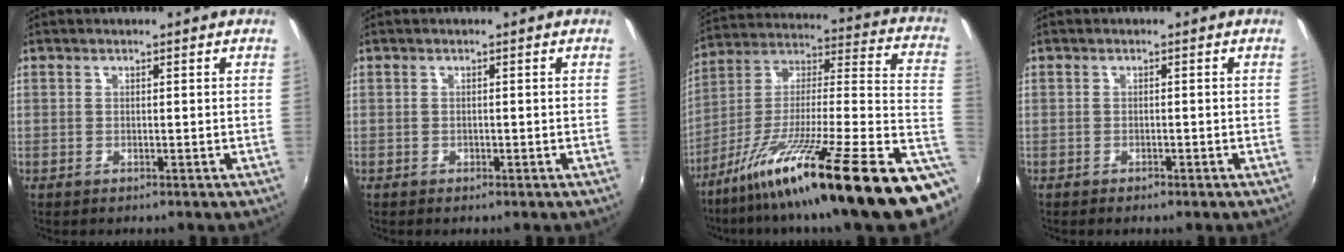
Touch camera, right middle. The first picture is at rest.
{"total": 0.6, "force": [-0.4, 0.4, 0.1], "torque": [-0.003, -0.004, -0.009]}
{"total": 30.1, "force": [-17.6, 2.9, 24.2], "torque": [-0.330, -0.027, -0.282]}
{"total": 1.3, "force": [-1.0, 0.5, 0.5], "torque": [-0.013, -0.005, -0.018]}